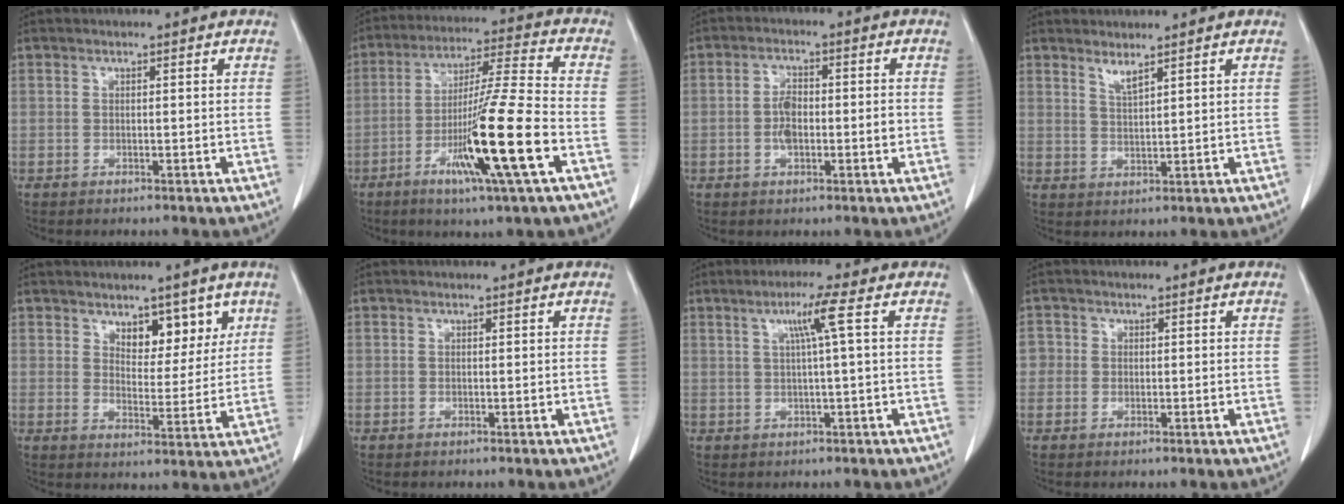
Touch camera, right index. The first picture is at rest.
{"total": 15.9, "force": [-5.8, -0.7, 14.8], "torque": [-0.273, -0.018, -0.105]}
{"total": 4.9, "force": [-0.7, 2.1, 4.3], "torque": [-0.090, 0.007, -0.013]}
{"total": 2.1, "force": [1.8, -0.1, 1.2], "torque": [-0.025, -0.012, 0.039]}
{"total": 6.8, "force": [4.2, 3.5, 4.1], "torque": [-0.044, -0.002, 0.065]}
{"total": 0.0}
{"total": 4.5, "force": [1.4, -1.1, 4.2], "torque": [-0.080, 0.004, 0.026]}
{"total": 2.3, "force": [0.0, 2.3, 0.4], "torque": [0.006, 0.004, -0.003]}